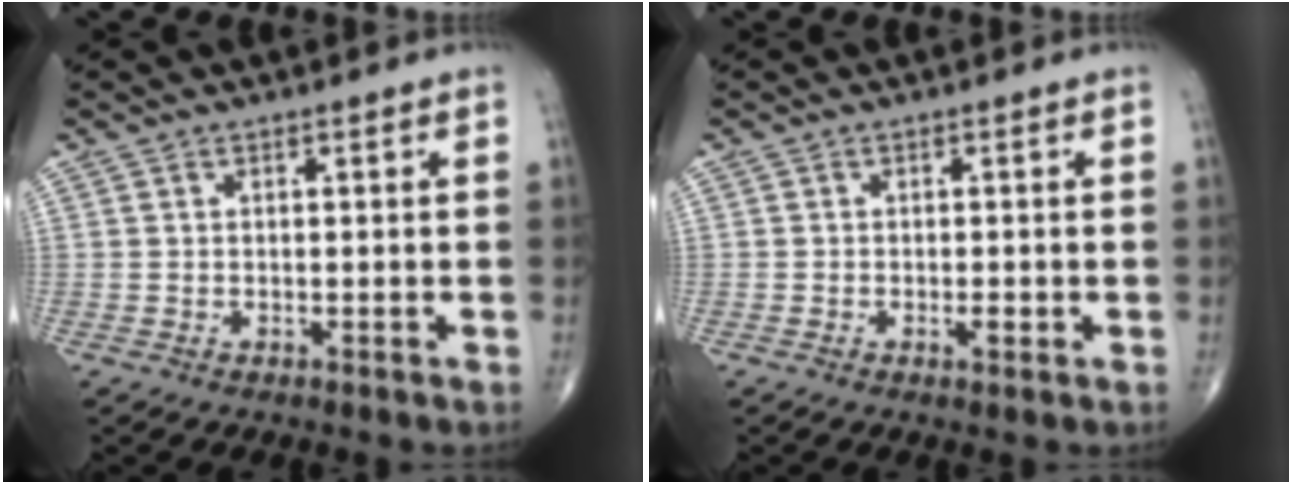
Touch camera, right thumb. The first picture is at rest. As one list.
[{"total": 1.4, "force": [-0.4, 0.6, 1.2], "torque": [-0.019, -0.001, -0.008]}]